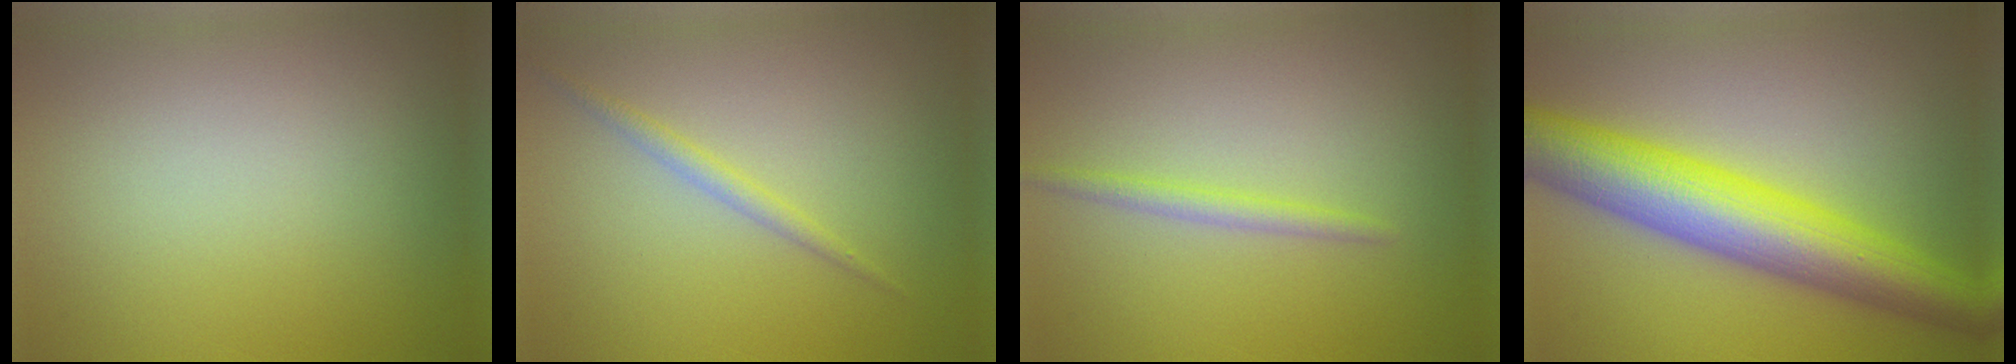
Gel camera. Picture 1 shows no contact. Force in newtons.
{"total": 1.3, "press": 1.3, "slide": 0.0}
{"total": 1.5, "press": 1.5, "slide": 0.1}
{"total": 9.5, "press": 9.5, "slide": 0.1}